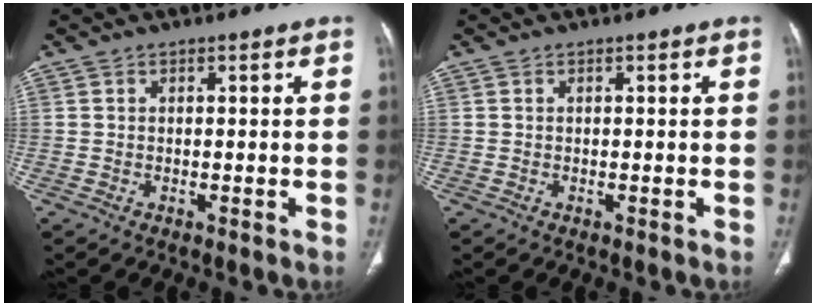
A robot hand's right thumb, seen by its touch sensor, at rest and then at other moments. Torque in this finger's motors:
{"motor_torque": [-0.21, 0.21, -0.24, 0.24, 0.01]}